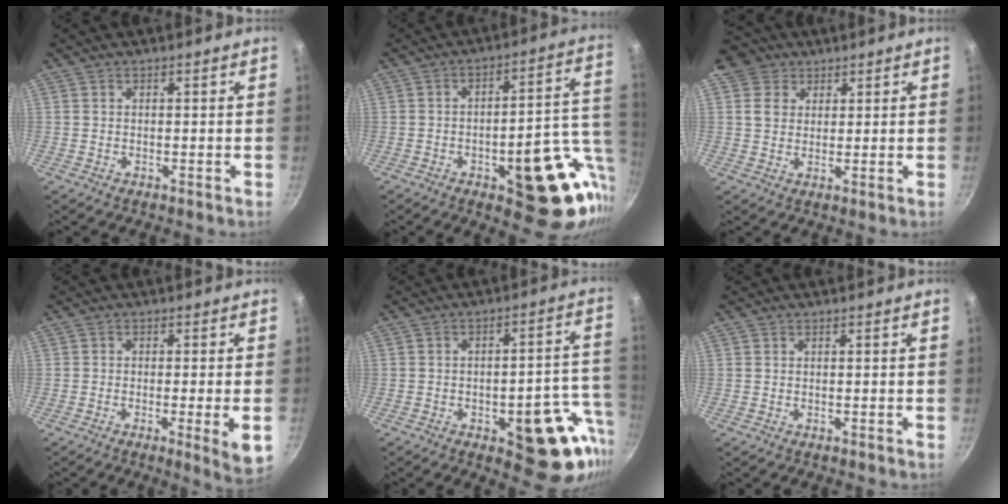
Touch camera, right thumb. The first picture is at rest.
{"total": 20.6, "force": [-5.5, 8.8, 17.8], "torque": [-0.171, 0.020, -0.066]}
{"total": 7.3, "force": [3.4, 6.0, 2.3], "torque": [-0.009, 0.003, 0.052]}
{"total": 6.5, "force": [-1.6, 0.5, 6.3], "torque": [-0.092, -0.002, -0.022]}
{"total": 17.2, "force": [-6.0, 7.7, 14.2], "torque": [-0.107, 0.027, -0.071]}
{"total": 0.0}